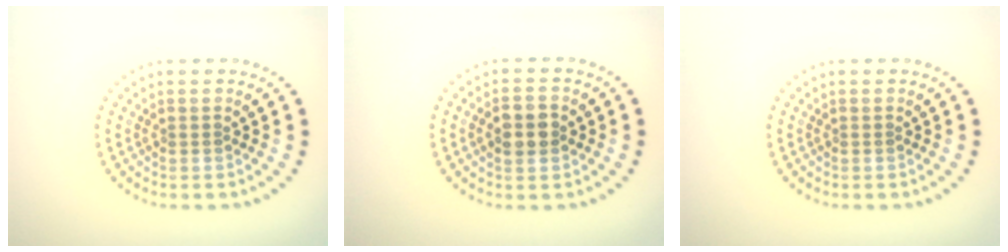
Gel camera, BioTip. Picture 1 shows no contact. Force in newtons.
{"total": 2.8, "press": 2.8, "slide": 0.1}
{"total": 0.0}